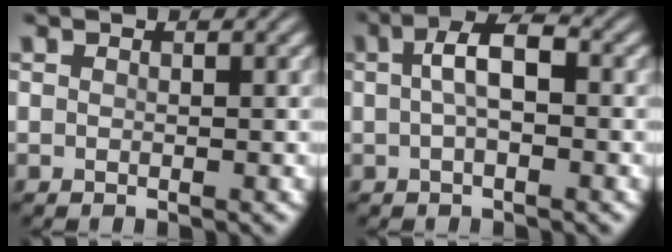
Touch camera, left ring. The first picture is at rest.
{"total": 3.8, "force": [0.3, 1.5, 3.5], "torque": [-0.067, 0.008, 0.001]}